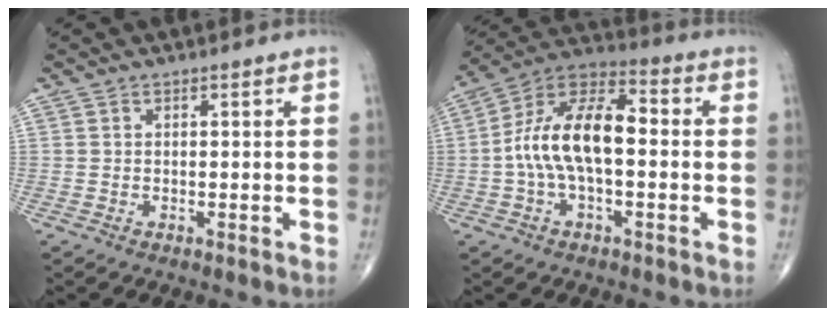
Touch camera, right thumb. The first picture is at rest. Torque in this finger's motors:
{"motor_torque": [0.22, 0.23, 1.34, -0.51, 0.17]}